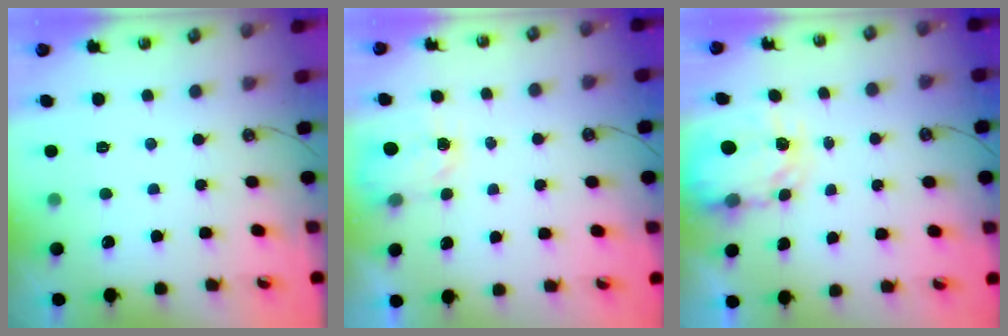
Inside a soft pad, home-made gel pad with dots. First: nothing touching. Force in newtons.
{"total": 1.5, "press": 1.5, "slide": 0.2}
{"total": 3.9, "press": 3.9, "slide": 0.3}